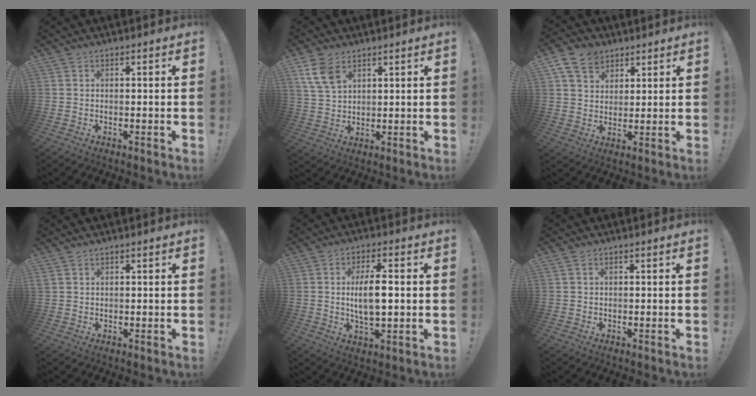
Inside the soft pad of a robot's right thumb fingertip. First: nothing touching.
{"total": 8.1, "force": [4.6, 4.9, 4.6], "torque": [-0.097, -0.012, 0.092]}
{"total": 9.5, "force": [5.6, 6.8, 3.4], "torque": [-0.054, -0.027, 0.110]}
{"total": 1.4, "force": [1.2, 0.7, 0.2], "torque": [-0.001, -0.001, 0.022]}
{"total": 9.3, "force": [0.7, 3.3, 8.7], "torque": [-0.153, -0.007, 0.005]}
{"total": 0.8, "force": [0.4, 0.6, 0.4], "torque": [-0.013, 0.004, 0.009]}